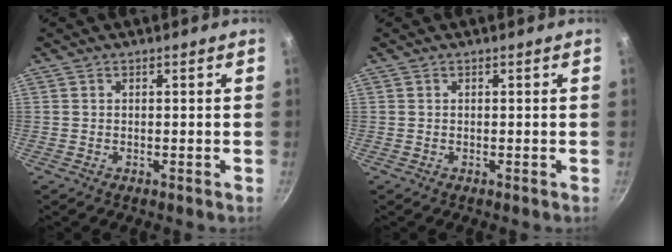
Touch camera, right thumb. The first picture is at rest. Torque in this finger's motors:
{"motor_torque": [-0.04, 0.05, 0.00, 0.00, 0.00]}